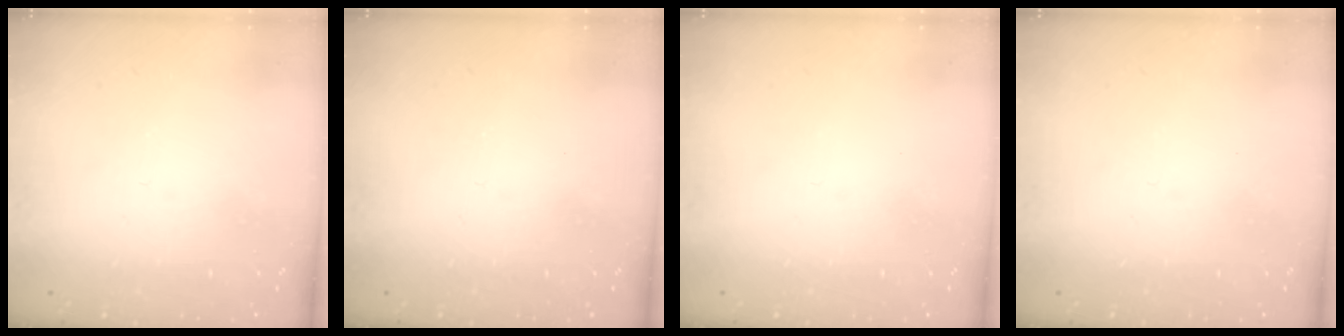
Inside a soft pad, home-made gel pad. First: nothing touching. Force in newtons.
{"total": 1.8, "press": 1.8, "slide": 0.4}
{"total": 0.0}
{"total": 0.0}